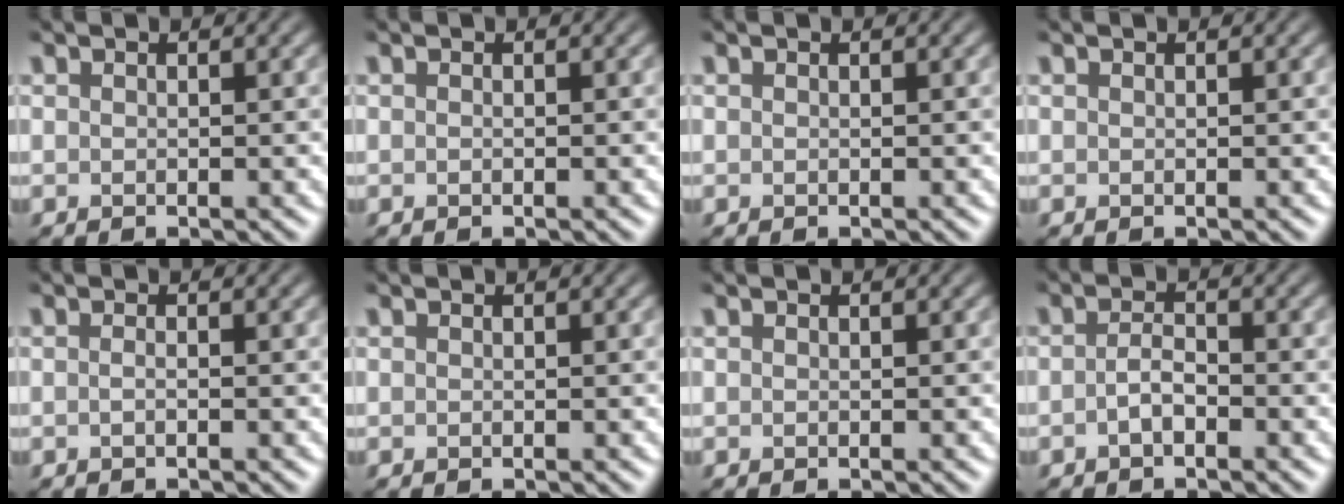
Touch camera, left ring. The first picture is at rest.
{"total": 0.0}
{"total": 0.0}
{"total": 0.0}
{"total": 0.6, "force": [-0.3, 0.0, 0.5], "torque": [-0.016, 0.001, -0.005]}
{"total": 0.0}
{"total": 0.0}
{"total": 1.6, "force": [-0.9, 0.5, 1.3], "torque": [-0.030, 0.004, -0.020]}